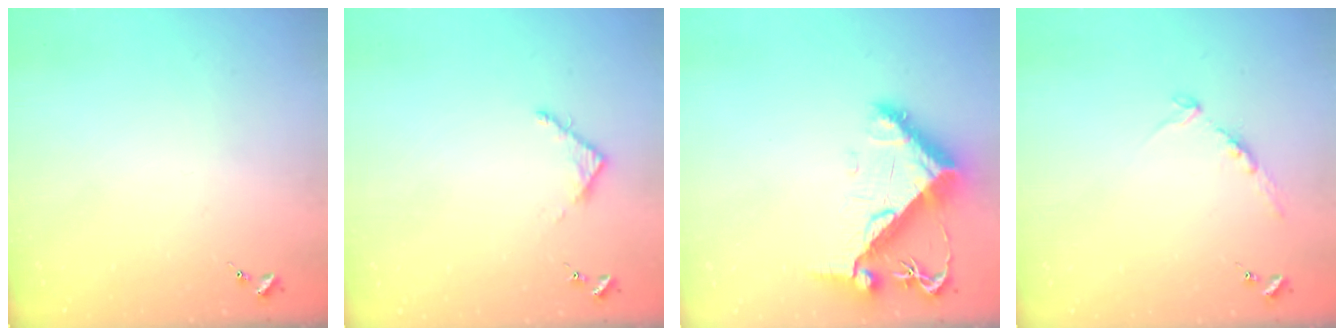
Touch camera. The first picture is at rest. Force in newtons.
{"total": 3.5, "press": 3.5, "slide": 0.3}
{"total": 10.5, "press": 10.4, "slide": 1.3}
{"total": 8.3, "press": 8.2, "slide": 0.9}